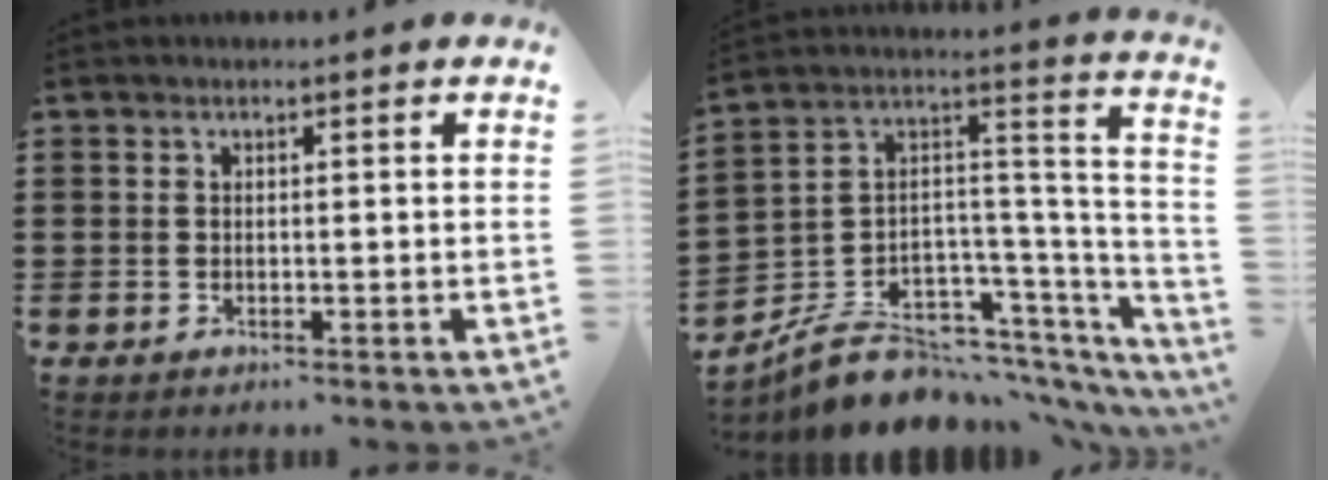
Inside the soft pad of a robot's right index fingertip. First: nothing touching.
{"total": 8.2, "force": [-5.2, 5.5, 3.2], "torque": [-0.071, 0.000, -0.087]}